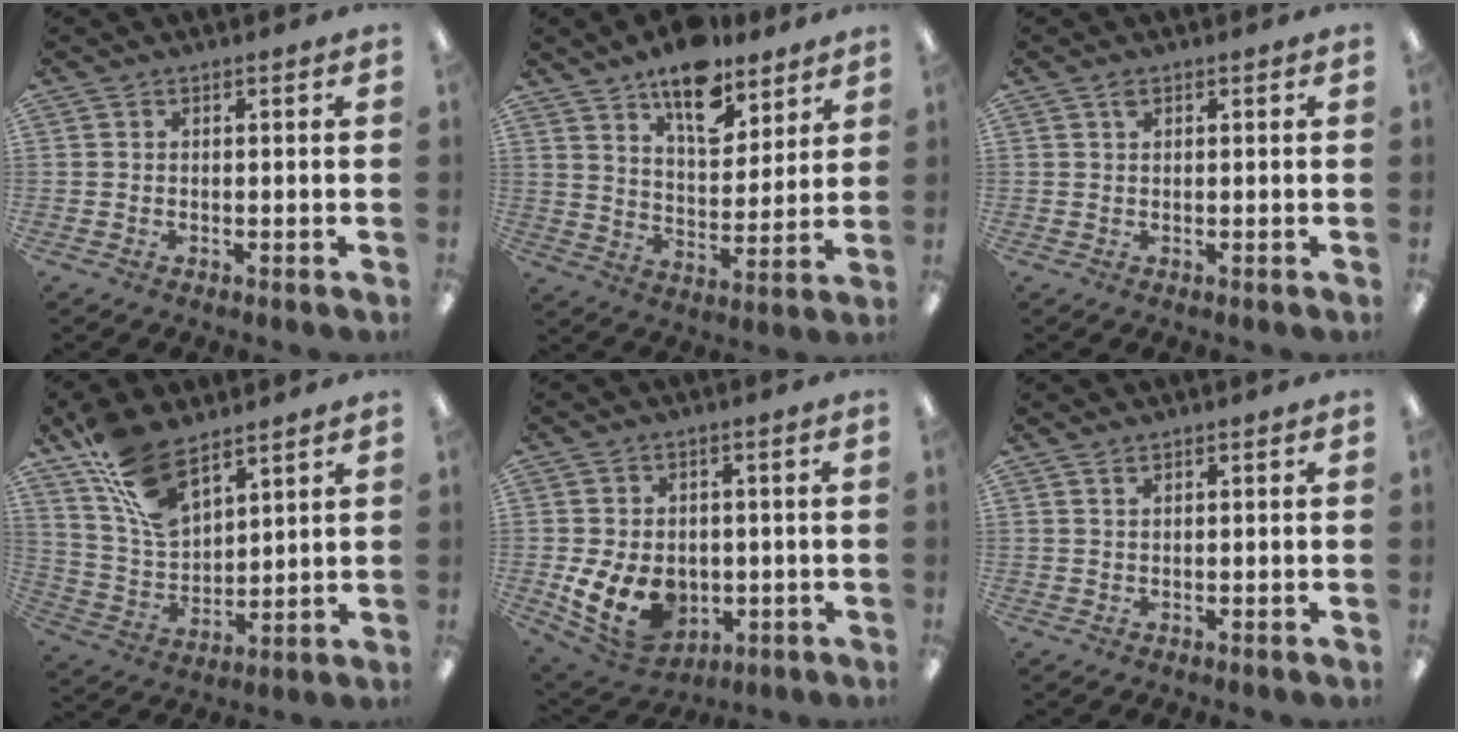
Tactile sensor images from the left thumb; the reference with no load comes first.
{"total": 14.1, "force": [10.4, 6.4, 7.0], "torque": [-0.095, -0.062, 0.183]}
{"total": 1.2, "force": [0.7, 0.6, 0.8], "torque": [-0.019, 0.003, 0.013]}
{"total": 14.2, "force": [9.9, 6.6, 7.7], "torque": [-0.161, -0.041, 0.189]}
{"total": 12.2, "force": [-2.6, 8.8, 8.0], "torque": [-0.166, 0.003, -0.042]}
{"total": 0.9, "force": [0.7, 0.3, 0.5], "torque": [-0.012, 0.001, 0.013]}